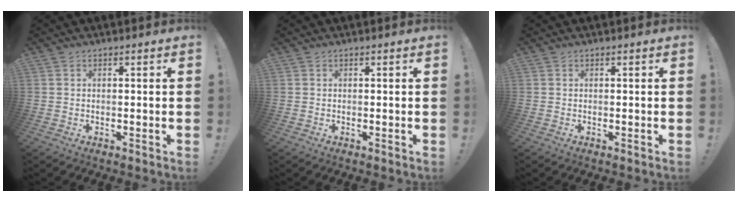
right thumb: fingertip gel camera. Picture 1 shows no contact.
{"total": 0.0}
{"total": 0.0}